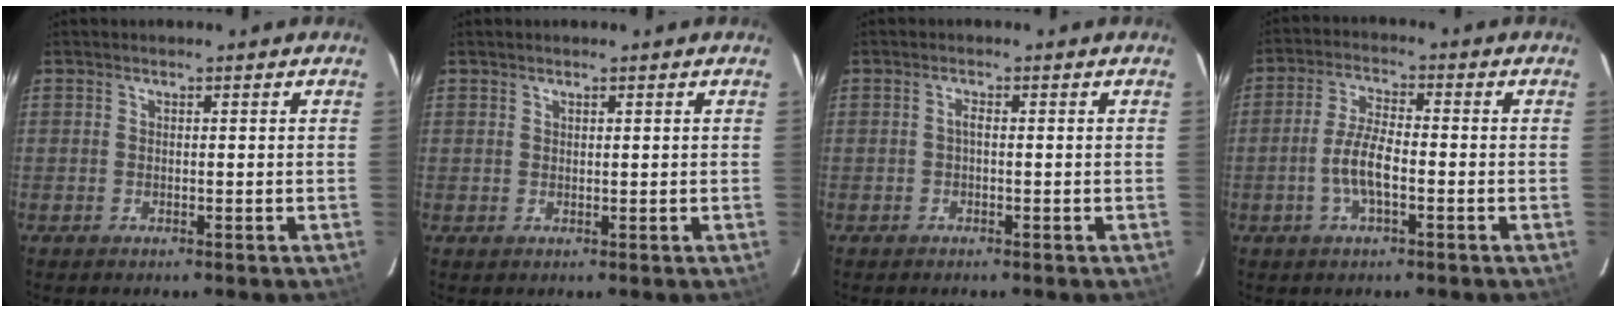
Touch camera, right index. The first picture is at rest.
{"total": 0.8, "force": [0.4, 0.7, 0.0], "torque": [0.002, 0.004, 0.006]}
{"total": 0.6, "force": [-0.1, 0.2, 0.6], "torque": [-0.010, 0.003, -0.003]}
{"total": 6.3, "force": [-2.0, 1.8, 5.7], "torque": [-0.117, 0.005, -0.040]}